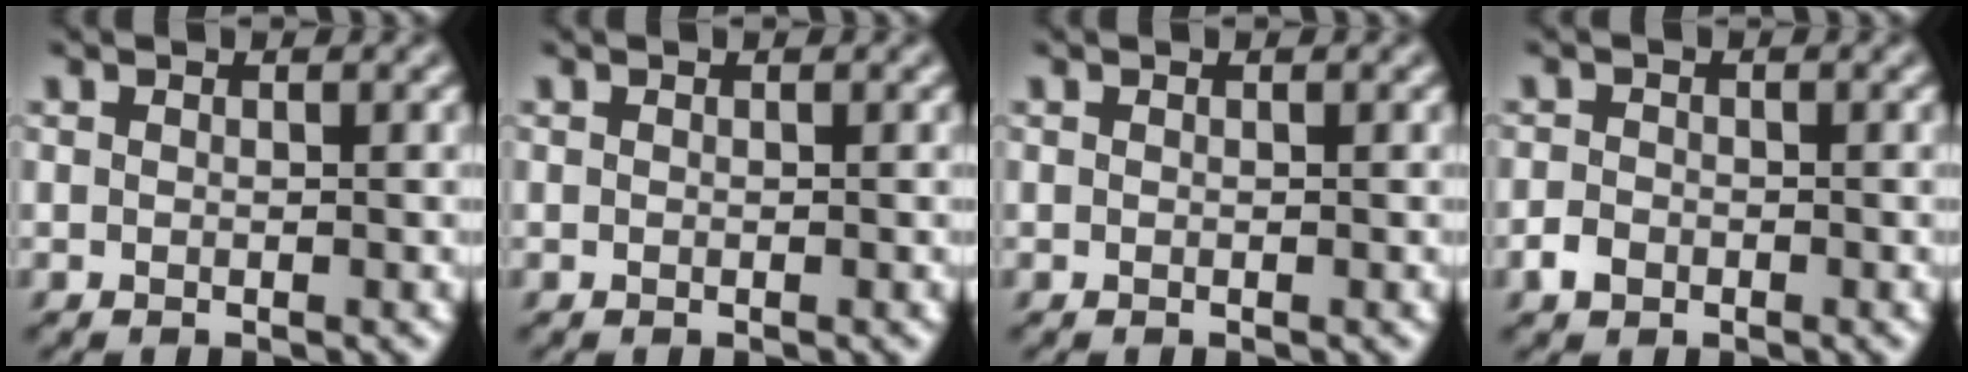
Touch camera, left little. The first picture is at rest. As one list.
[{"total": 0.0}, {"total": 0.0}, {"total": 1.5, "force": [-0.9, 1.1, 0.6], "torque": [-0.009, 0.001, -0.022]}]